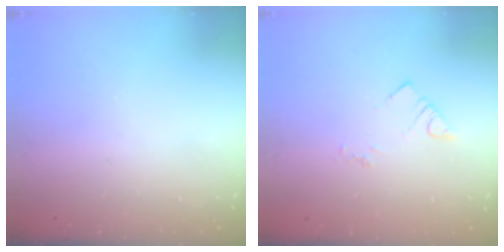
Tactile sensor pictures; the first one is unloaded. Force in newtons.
{"total": 3.2, "press": 3.1, "slide": 0.5}